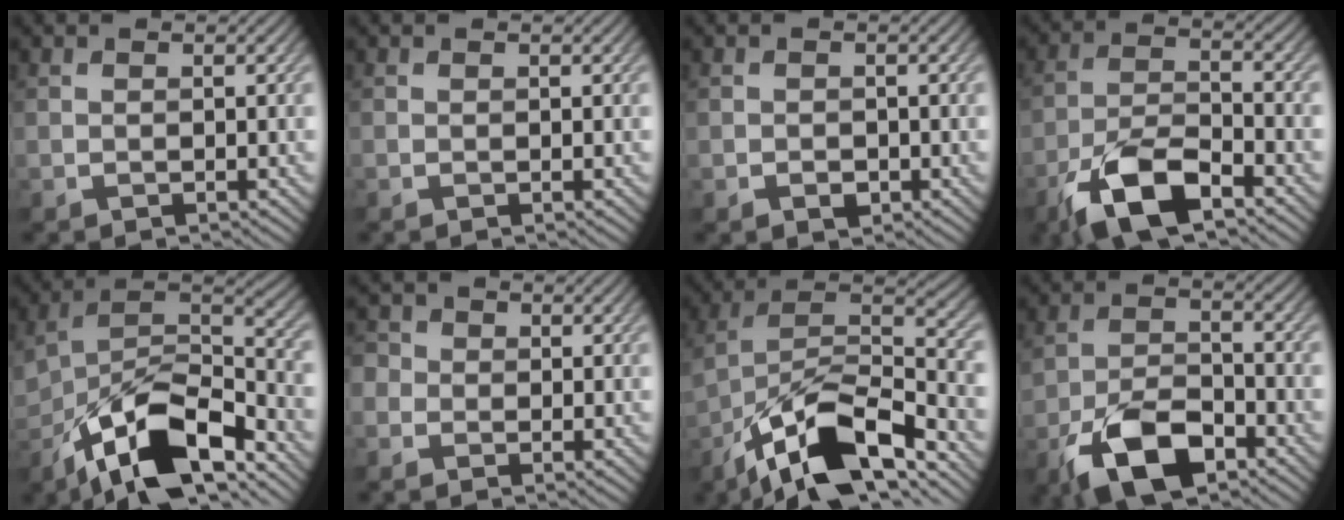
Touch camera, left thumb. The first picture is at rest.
{"total": 0.0}
{"total": 1.4, "force": [-0.6, 1.0, 0.7], "torque": [-0.010, -0.005, -0.012]}
{"total": 10.6, "force": [-6.6, 3.9, 7.2], "torque": [-0.140, -0.003, -0.136]}
{"total": 13.9, "force": [-7.7, 6.7, 9.4], "torque": [-0.184, -0.035, -0.138]}
{"total": 2.6, "force": [-0.3, 2.5, 0.6], "torque": [-0.012, 0.009, -0.023]}
{"total": 15.0, "force": [-8.9, 5.6, 10.7], "torque": [-0.200, -0.011, -0.172]}
{"total": 9.8, "force": [-5.7, 4.5, 6.6], "torque": [-0.130, -0.007, -0.114]}